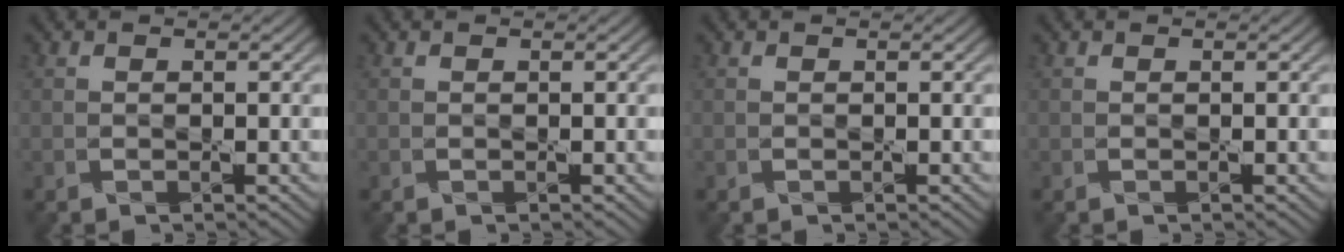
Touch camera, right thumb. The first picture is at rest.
{"total": 0.0}
{"total": 0.0}
{"total": 0.0}